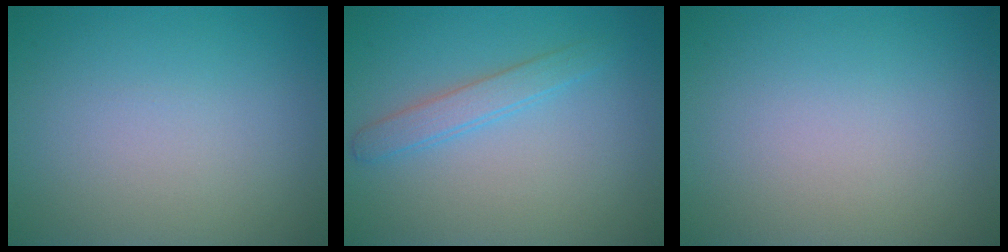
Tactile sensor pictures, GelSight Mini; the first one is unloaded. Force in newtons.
{"total": 2.0, "press": 2.0, "slide": 0.0}
{"total": 0.0}